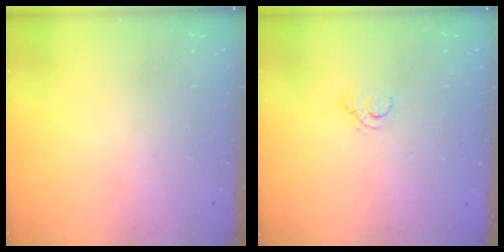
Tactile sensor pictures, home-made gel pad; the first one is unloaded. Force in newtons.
{"total": 1.6, "press": 1.6, "slide": 0.2}